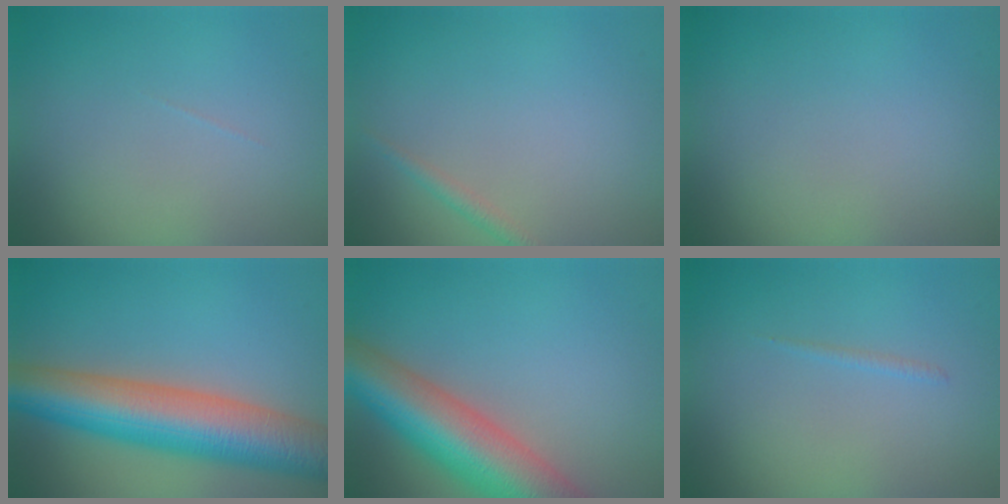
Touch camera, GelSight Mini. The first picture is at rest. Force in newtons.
{"total": 1.0, "press": 1.0, "slide": 0.0}
{"total": 0.0}
{"total": 10.6, "press": 10.6, "slide": 0.3}
{"total": 10.4, "press": 10.4, "slide": 0.7}
{"total": 0.5, "press": 0.5, "slide": 0.1}